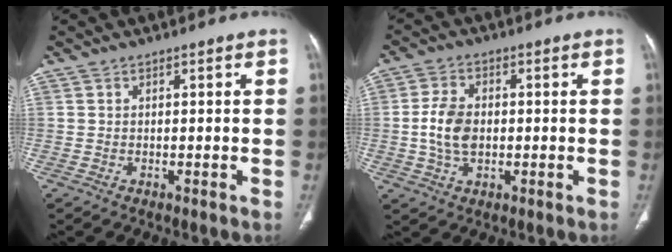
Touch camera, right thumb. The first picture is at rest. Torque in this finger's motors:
{"motor_torque": [1.25, 1.03, 0.65, -0.57, 0.07]}